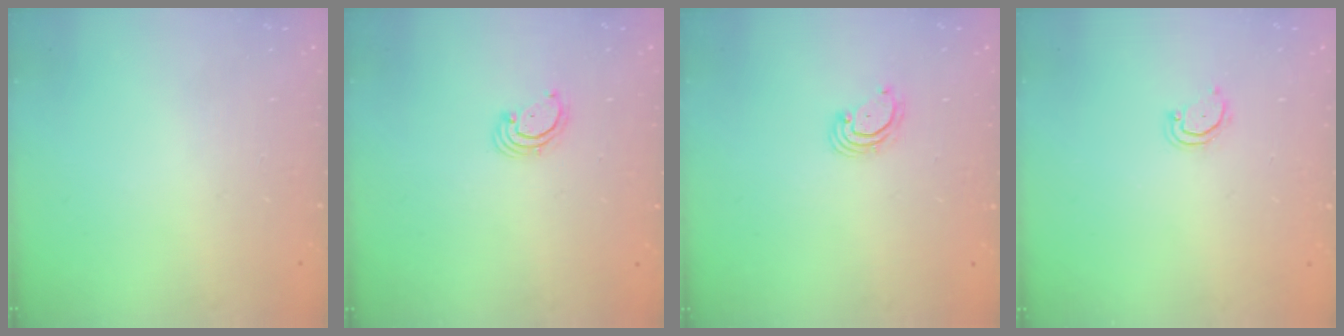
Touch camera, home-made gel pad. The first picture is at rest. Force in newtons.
{"total": 2.5, "press": 2.5, "slide": 0.3}
{"total": 3.0, "press": 3.0, "slide": 0.2}
{"total": 3.3, "press": 3.3, "slide": 0.3}